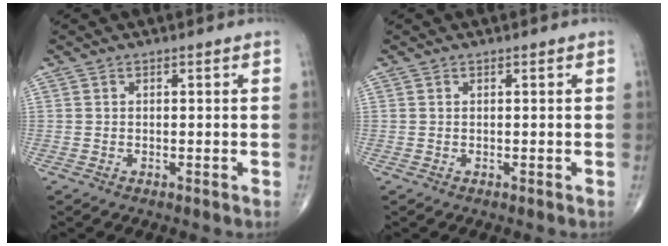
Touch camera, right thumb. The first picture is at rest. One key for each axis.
{"total": 0.0}